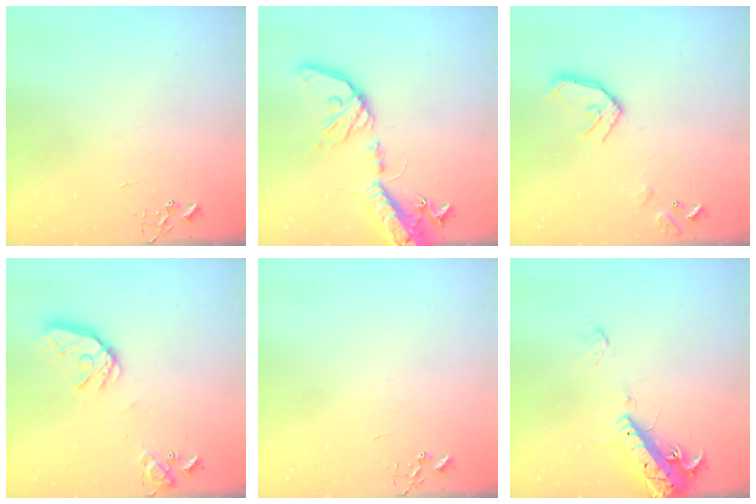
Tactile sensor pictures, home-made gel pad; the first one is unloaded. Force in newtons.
{"total": 19.5, "press": 19.2, "slide": 3.6}
{"total": 12.7, "press": 12.6, "slide": 1.6}
{"total": 15.4, "press": 15.3, "slide": 2.1}
{"total": 0.0}
{"total": 15.1, "press": 14.7, "slide": 3.5}